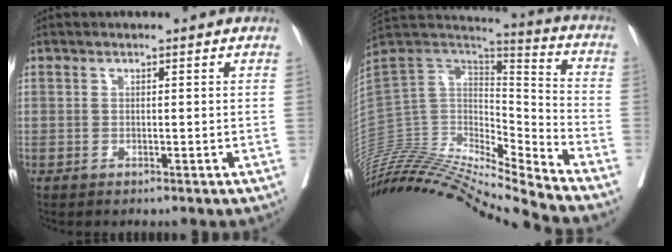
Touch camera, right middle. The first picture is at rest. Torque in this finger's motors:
{"motor_torque": [-0.19, -0.69, 0.35, 0.21]}